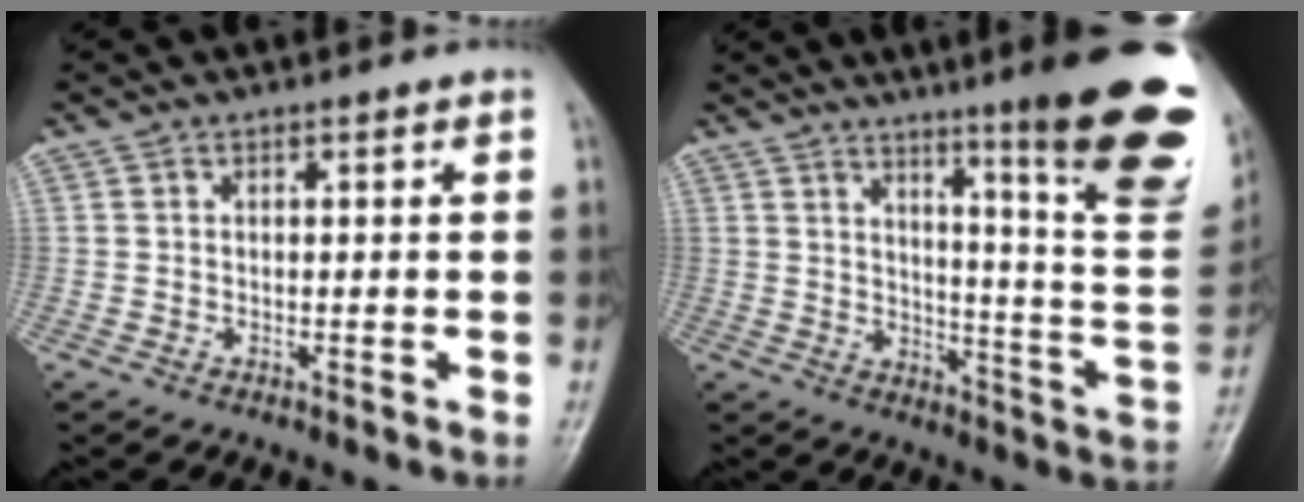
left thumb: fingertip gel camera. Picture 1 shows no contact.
{"total": 23.5, "force": [13.8, 3.0, 18.9], "torque": [-0.217, -0.076, 0.185]}